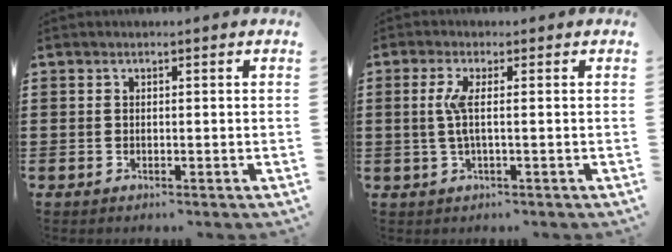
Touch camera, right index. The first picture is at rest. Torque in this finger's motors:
{"motor_torque": [0.90, -0.32, 0.11, 0.11]}